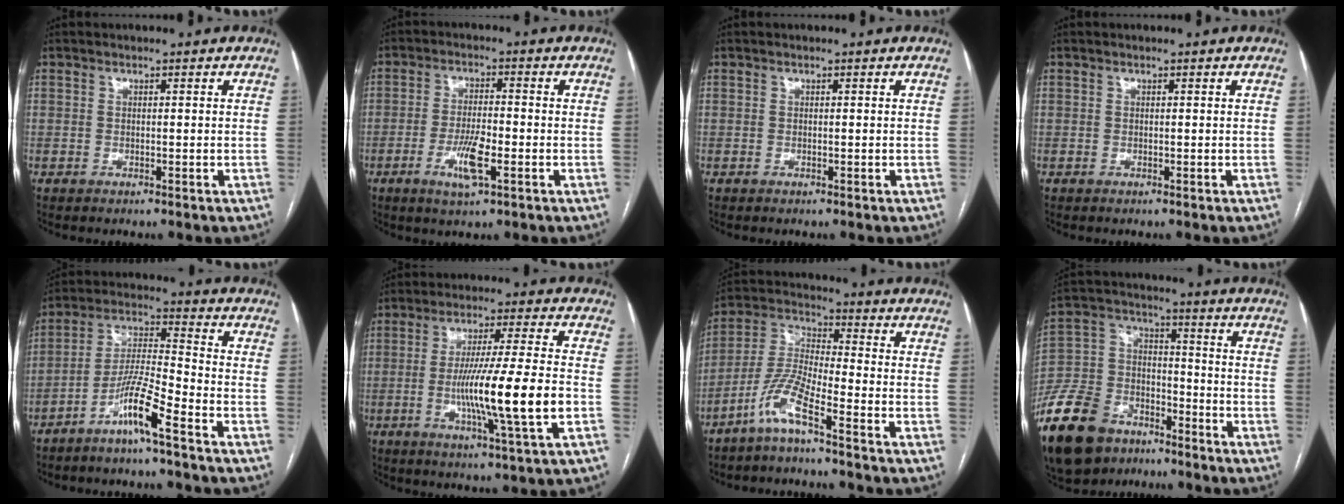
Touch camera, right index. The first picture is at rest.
{"total": 6.3, "force": [-2.4, 1.1, 5.7], "torque": [-0.112, -0.008, -0.041]}
{"total": 0.0}
{"total": 0.0}
{"total": 8.5, "force": [-5.4, -0.3, 6.6], "torque": [-0.135, -0.003, -0.109]}
{"total": 14.2, "force": [-2.9, -0.7, 13.9], "torque": [-0.249, -0.013, -0.054]}
{"total": 7.7, "force": [-5.2, 0.2, 5.7], "torque": [-0.132, -0.009, -0.113]}
{"total": 20.9, "force": [-14.5, 11.4, 9.9], "torque": [-0.267, -0.003, -0.262]}